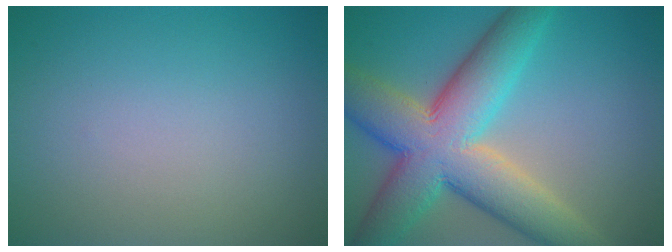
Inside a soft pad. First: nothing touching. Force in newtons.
{"total": 11.4, "press": 11.3, "slide": 0.4}